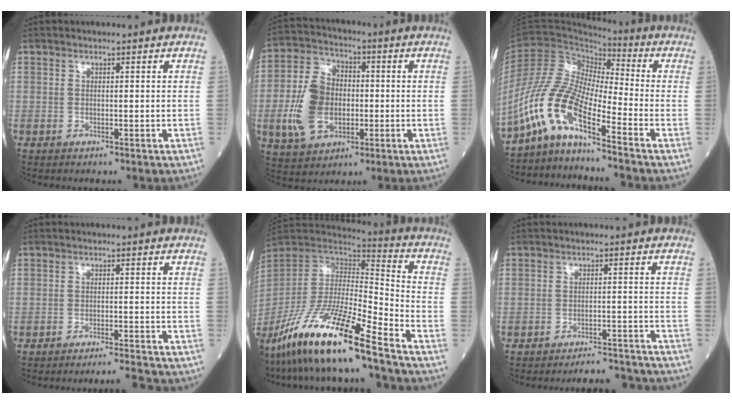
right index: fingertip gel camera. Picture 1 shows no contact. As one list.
[{"total": 11.6, "force": [-1.8, 8.0, 8.3], "torque": [-0.197, 0.020, -0.027]}, {"total": 10.4, "force": [-7.0, 1.8, 7.4], "torque": [-0.179, 0.007, -0.141]}, {"total": 4.1, "force": [-3.8, -1.4, 0.3], "torque": [-0.004, -0.006, -0.059]}, {"total": 19.9, "force": [-14.5, 0.6, 13.7], "torque": [-0.282, -0.042, -0.274]}, {"total": 7.2, "force": [-7.2, 0.4, 0.6], "torque": [-0.001, 0.005, -0.096]}]